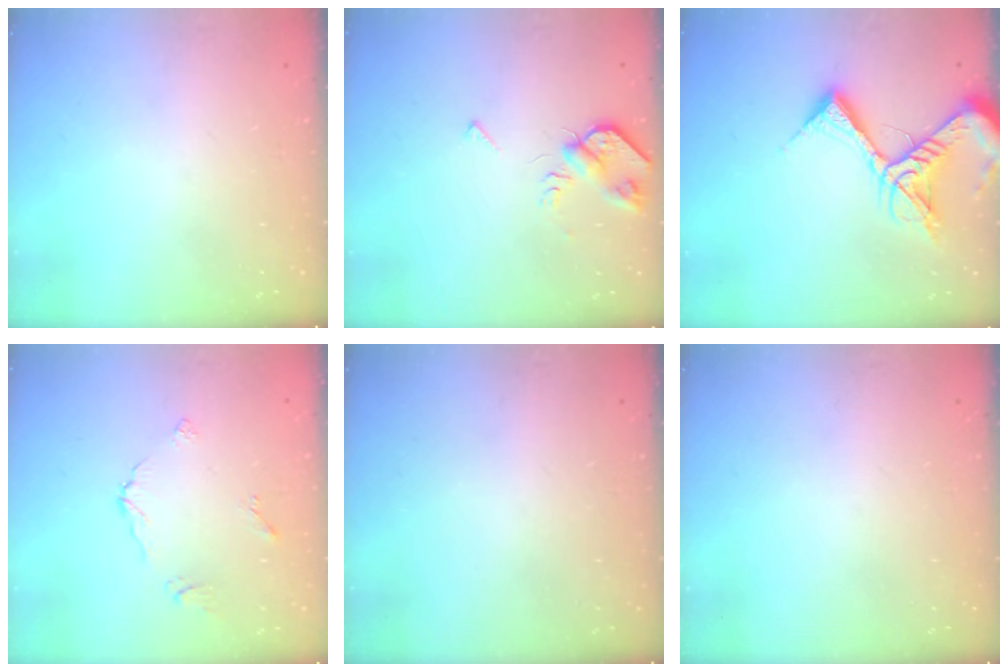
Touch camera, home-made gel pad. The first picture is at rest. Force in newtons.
{"total": 5.5, "press": 5.4, "slide": 0.9}
{"total": 14.2, "press": 14.1, "slide": 2.0}
{"total": 4.8, "press": 4.7, "slide": 0.2}
{"total": 0.0}
{"total": 0.0}